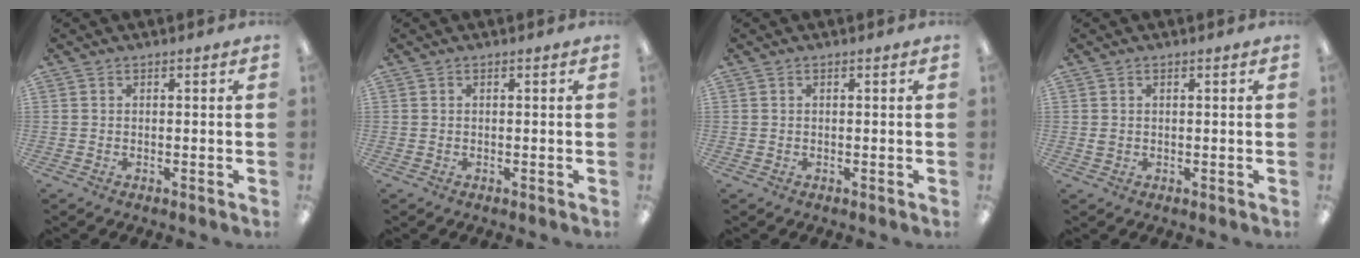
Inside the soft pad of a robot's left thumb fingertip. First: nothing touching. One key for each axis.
{"total": 0.0}
{"total": 0.0}
{"total": 1.1, "fx": 0.3, "fy": 0.7, "fz": 0.7, "tx": -0.016, "ty": 0.005, "tz": 0.005}